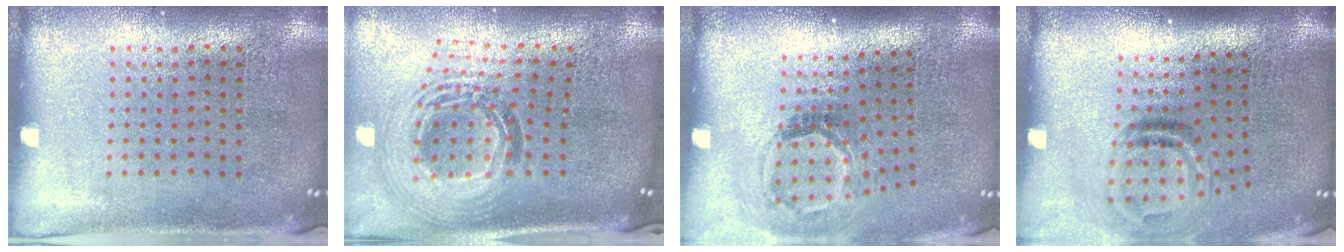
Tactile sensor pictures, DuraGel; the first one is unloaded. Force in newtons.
{"total": 1.9, "press": 1.6, "slide": 1.0}
{"total": 1.9, "press": 1.2, "slide": 1.4}
{"total": 2.0, "press": 1.1, "slide": 1.6}